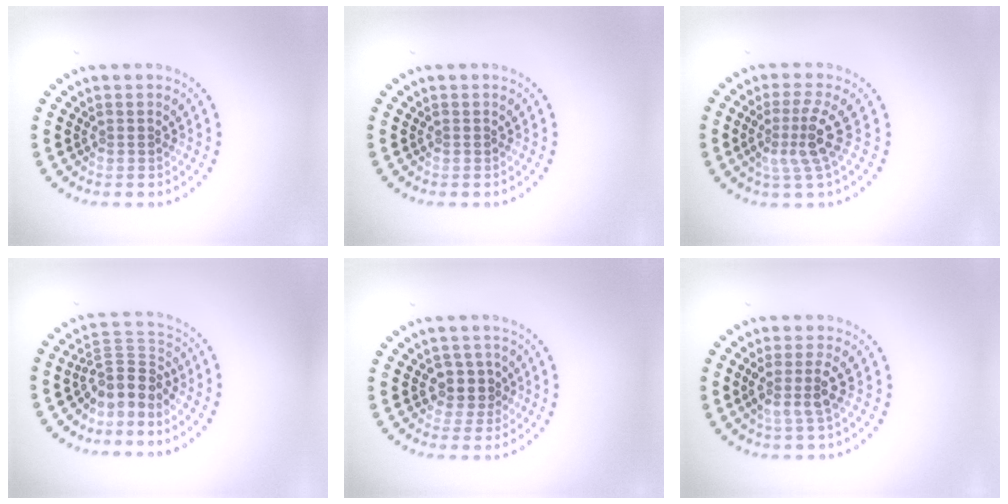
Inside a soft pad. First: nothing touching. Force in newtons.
{"total": 0.0}
{"total": 3.3, "press": 2.3, "slide": 2.4}
{"total": 3.4, "press": 2.4, "slide": 2.4}
{"total": 2.4, "press": 2.0, "slide": 1.3}
{"total": 2.4, "press": 1.8, "slide": 1.6}